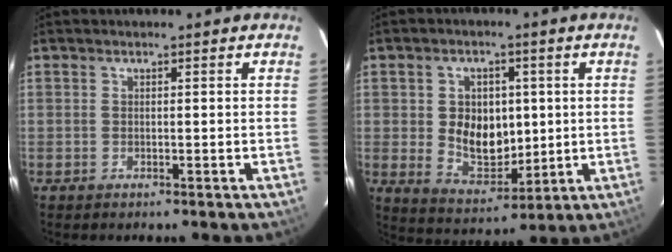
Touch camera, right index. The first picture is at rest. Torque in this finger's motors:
{"motor_torque": [0.28, 0.26, 0.13, 0.05]}